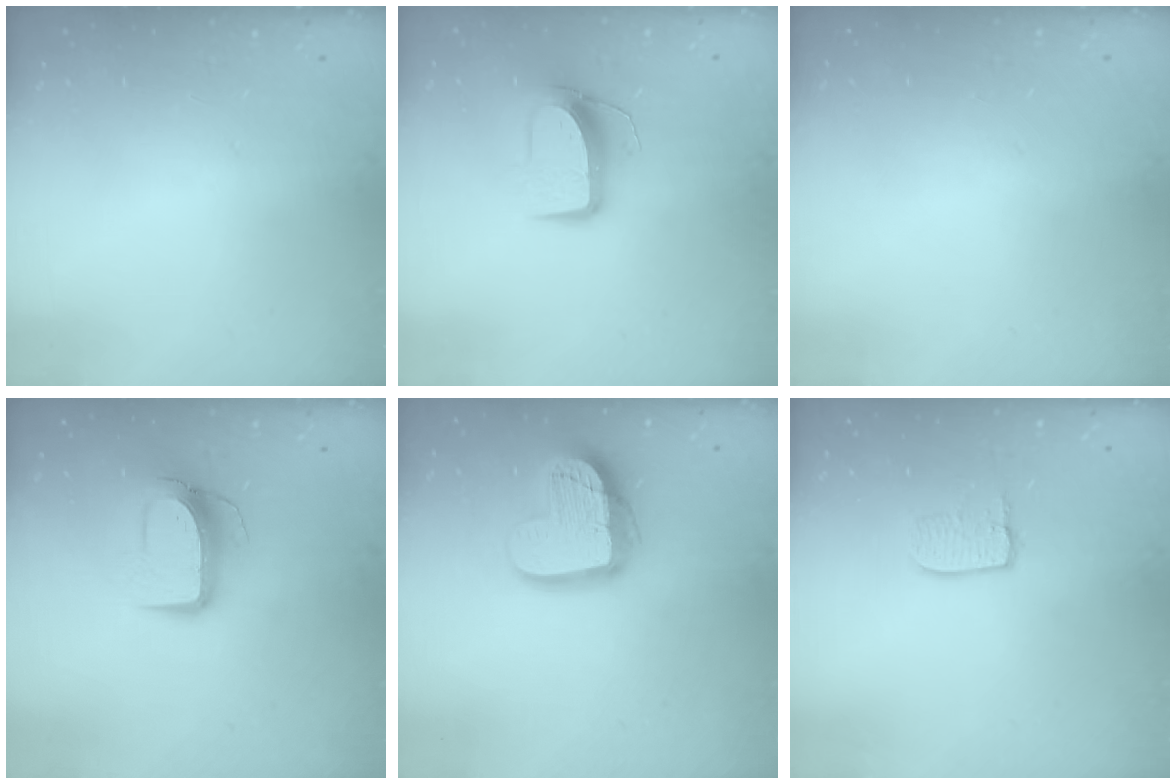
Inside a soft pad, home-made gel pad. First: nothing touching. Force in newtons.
{"total": 10.3, "press": 10.3, "slide": 0.8}
{"total": 0.0}
{"total": 10.2, "press": 10.2, "slide": 0.6}
{"total": 17.8, "press": 17.7, "slide": 1.4}
{"total": 6.1, "press": 6.1, "slide": 0.5}